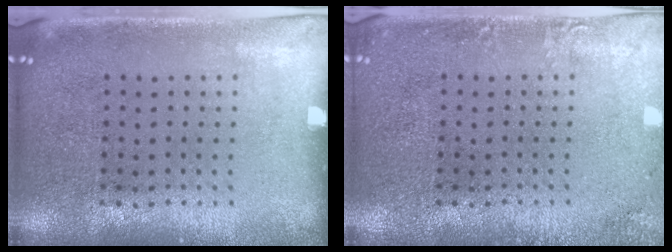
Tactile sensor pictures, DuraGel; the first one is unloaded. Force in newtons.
{"total": 1.5, "press": 1.5, "slide": 0.1}